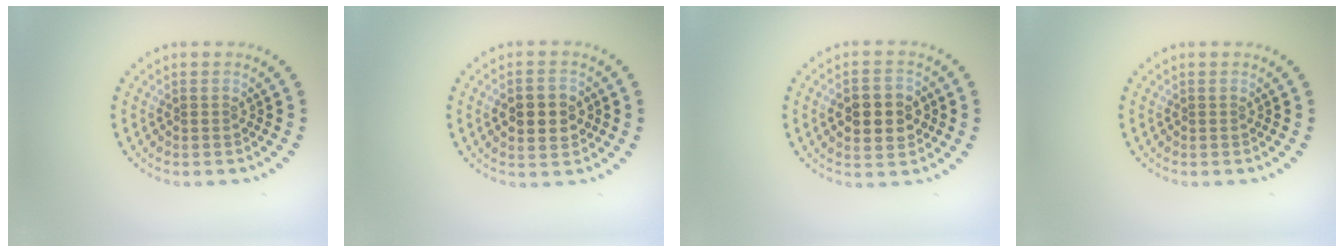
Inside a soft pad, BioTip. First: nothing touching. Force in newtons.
{"total": 4.4, "press": 4.4, "slide": 0.2}
{"total": 4.7, "press": 4.7, "slide": 0.2}
{"total": 0.0}